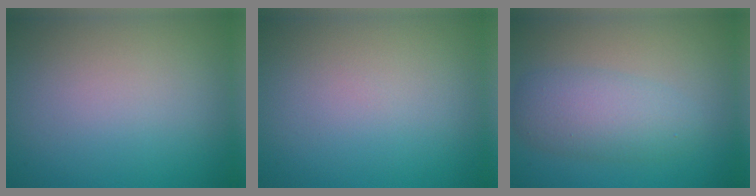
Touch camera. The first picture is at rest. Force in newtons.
{"total": 0.0}
{"total": 4.0, "press": 4.0, "slide": 0.1}